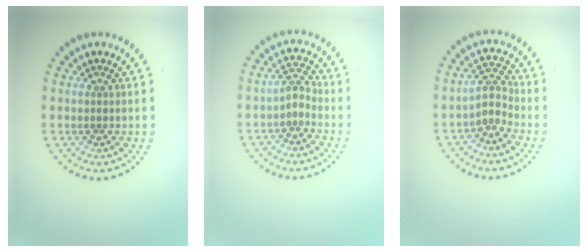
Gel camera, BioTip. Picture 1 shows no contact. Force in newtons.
{"total": 1.6, "press": 1.3, "slide": 1.1}
{"total": 2.1, "press": 1.6, "slide": 1.3}